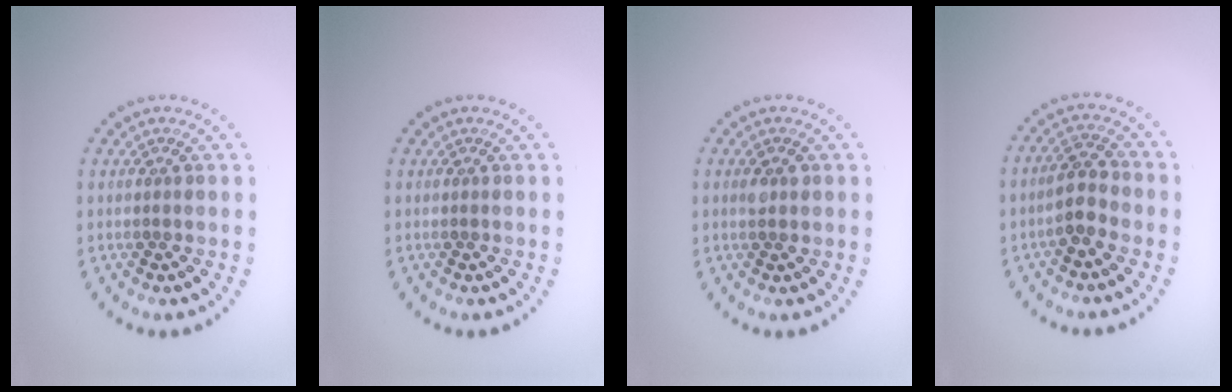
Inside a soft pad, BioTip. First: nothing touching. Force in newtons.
{"total": 0.0}
{"total": 1.3, "press": 1.3, "slide": 0.2}
{"total": 2.7, "press": 2.6, "slide": 0.7}